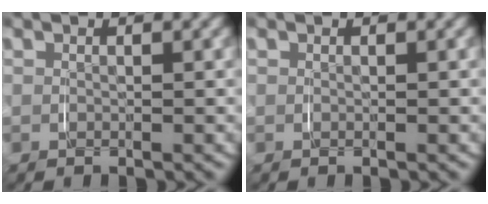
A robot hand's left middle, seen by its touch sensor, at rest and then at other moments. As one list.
[{"total": 0.0}]